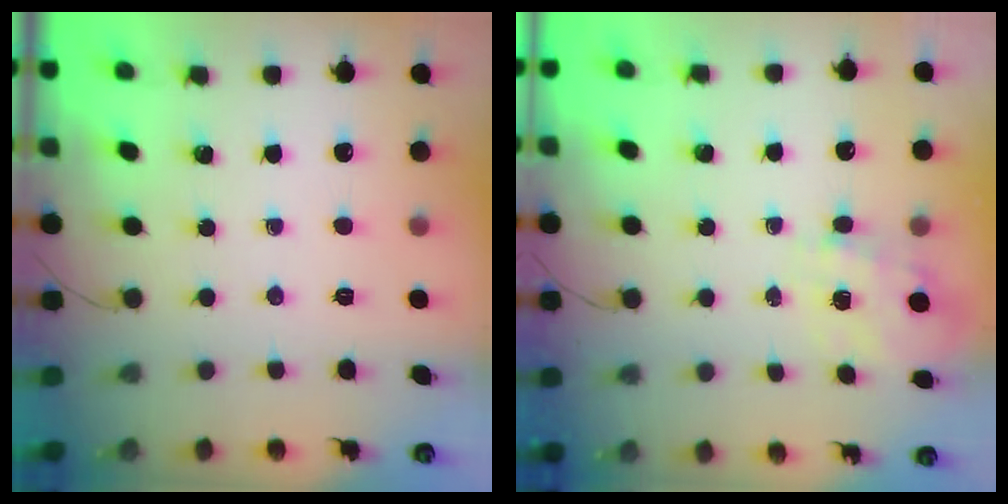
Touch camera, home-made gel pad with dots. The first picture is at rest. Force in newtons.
{"total": 0.7, "press": 0.4, "slide": 0.6}